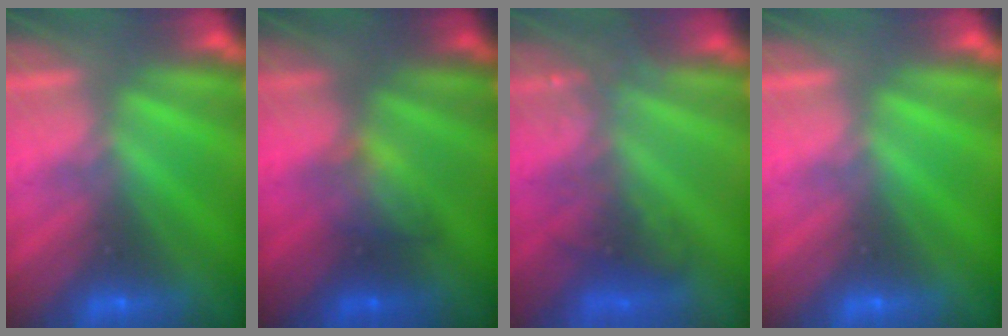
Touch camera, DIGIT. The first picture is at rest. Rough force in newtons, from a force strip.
{"total": 2.3}
{"total": 2.9}
{"total": 0.0}